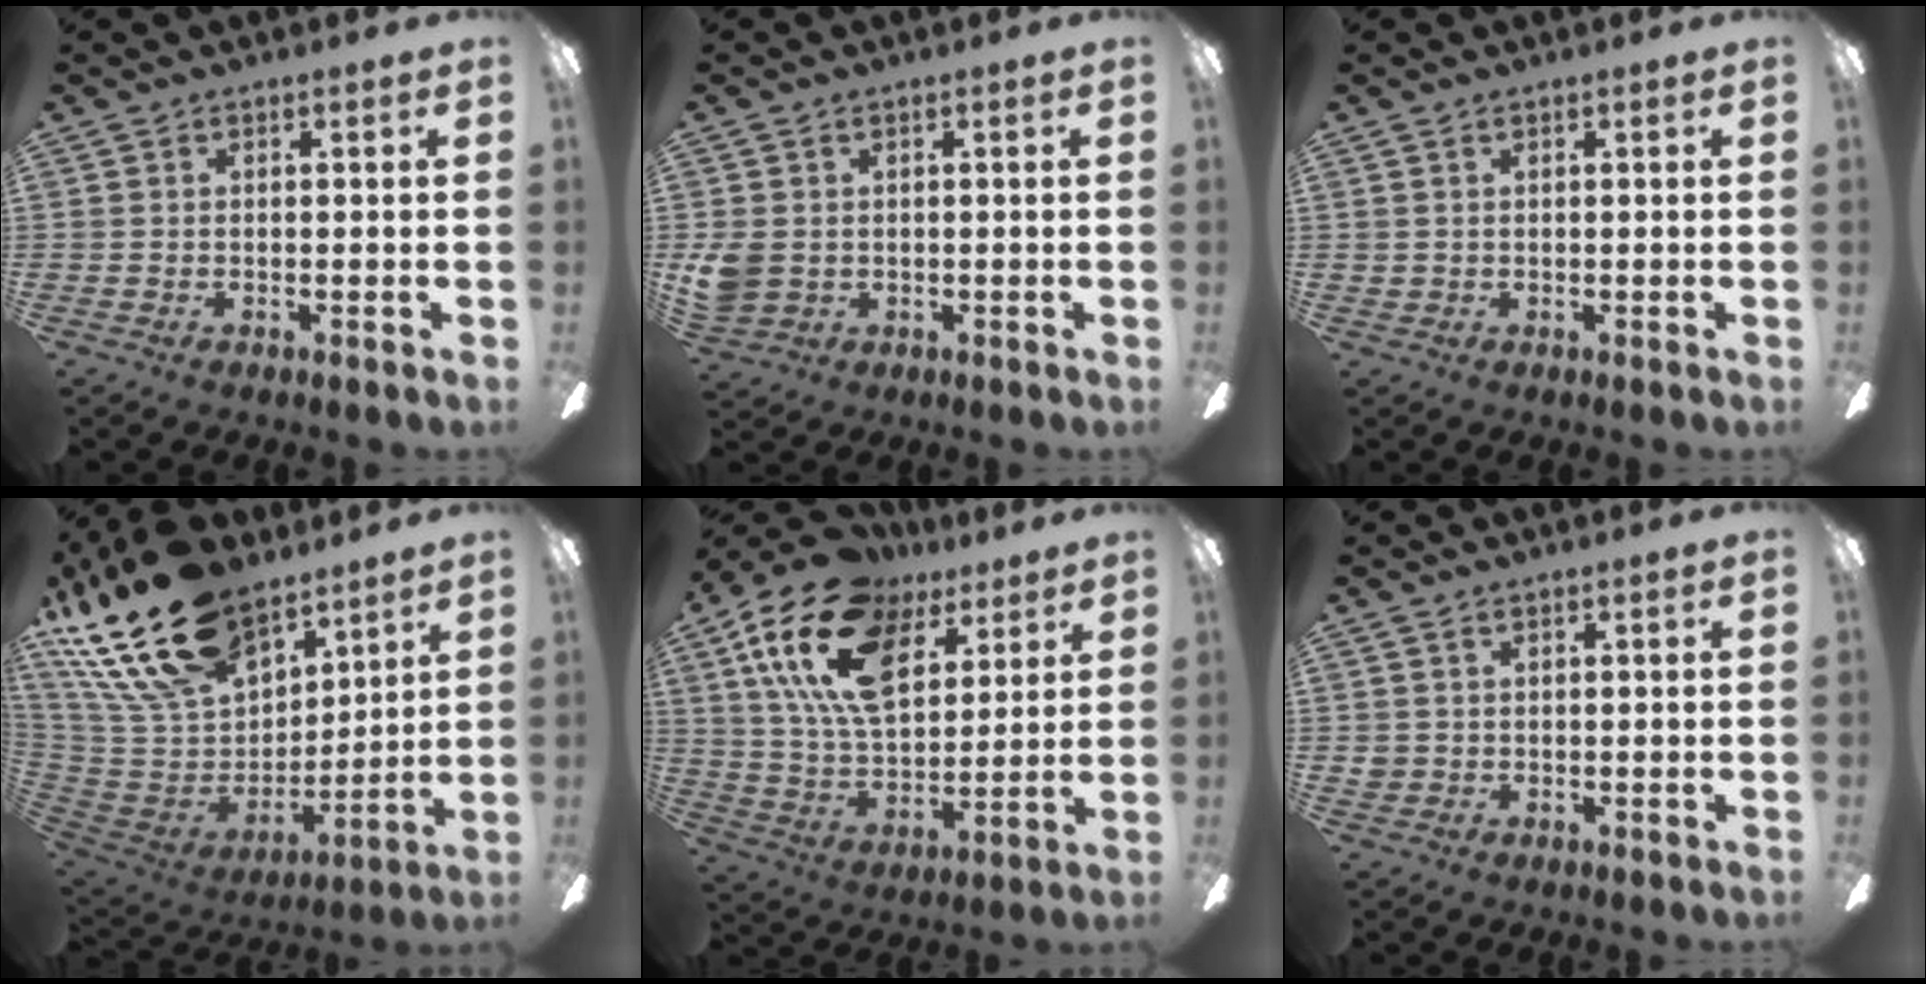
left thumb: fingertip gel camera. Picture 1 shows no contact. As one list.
[{"total": 5.0, "force": [0.5, 4.3, 2.6], "torque": [-0.061, 0.002, 0.009]}, {"total": 0.7, "force": [0.4, 0.5, 0.1], "torque": [-0.003, 0.003, 0.007]}, {"total": 26.0, "force": [17.7, 13.3, 13.5], "torque": [-0.292, -0.099, 0.326]}, {"total": 21.5, "force": [10.9, 12.2, 13.9], "torque": [-0.274, -0.039, 0.194]}, {"total": 1.7, "force": [0.5, 1.5, 0.4], "torque": [-0.009, 0.002, 0.010]}]